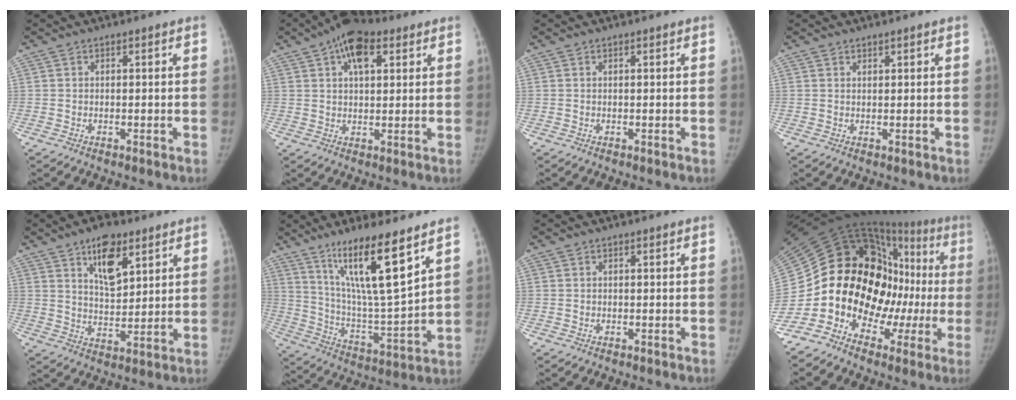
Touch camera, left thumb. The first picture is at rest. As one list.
[{"total": 9.7, "force": [4.4, 5.1, 6.9], "torque": [-0.092, 0.004, 0.065]}, {"total": 0.0}, {"total": 0.7, "force": [0.5, 0.3, 0.2], "torque": [-0.002, -0.004, 0.009]}, {"total": 10.1, "force": [5.5, 4.9, 7.0], "torque": [-0.087, -0.033, 0.094]}, {"total": 18.0, "force": [11.2, 2.4, 13.9], "torque": [-0.233, -0.070, 0.208]}, {"total": 0.0}, {"total": 27.3, "force": [-4.9, 17.8, 20.2], "torque": [-0.314, 0.110, -0.080]}]